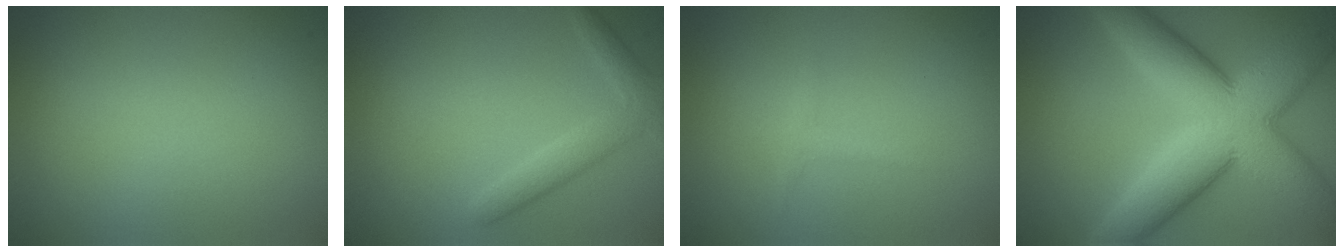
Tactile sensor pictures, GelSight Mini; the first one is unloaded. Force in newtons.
{"total": 2.7, "press": 2.7, "slide": 0.1}
{"total": 0.8, "press": 0.8, "slide": 0.1}
{"total": 12.0, "press": 11.9, "slide": 0.8}